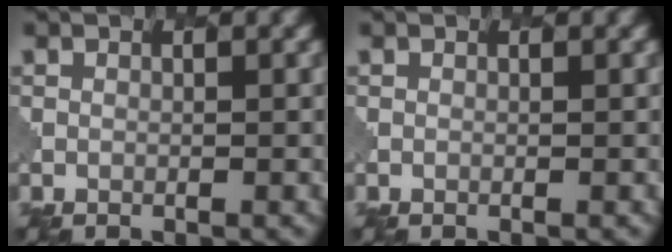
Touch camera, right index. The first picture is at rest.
{"total": 0.0}